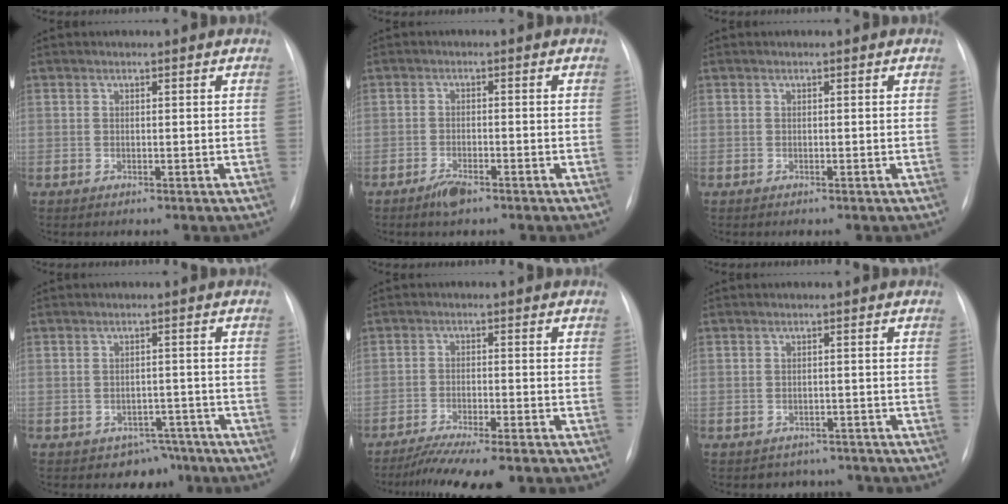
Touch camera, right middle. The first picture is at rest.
{"total": 2.7, "force": [-2.0, 0.8, 1.5], "torque": [-0.034, -0.002, -0.035]}
{"total": 0.0}
{"total": 4.9, "force": [-3.7, 3.2, 0.2], "torque": [0.017, 0.020, -0.044]}
{"total": 9.8, "force": [-8.1, 1.0, 5.4], "torque": [-0.083, -0.018, -0.125]}
{"total": 4.5, "force": [-3.8, 2.4, -0.3], "torque": [0.009, 0.013, -0.046]}